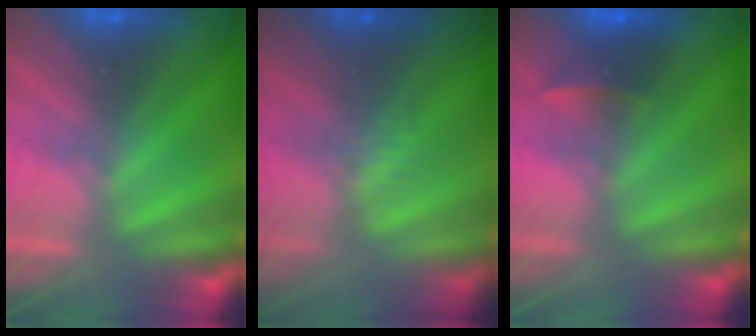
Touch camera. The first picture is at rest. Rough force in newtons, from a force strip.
{"total": 2.3}
{"total": 1.8}